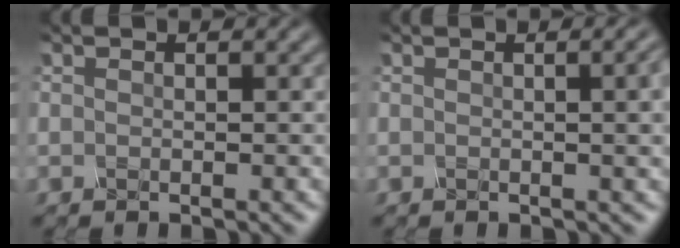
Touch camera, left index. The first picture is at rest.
{"total": 3.9, "force": [0.2, 1.5, 3.6], "torque": [-0.024, 0.011, 0.000]}